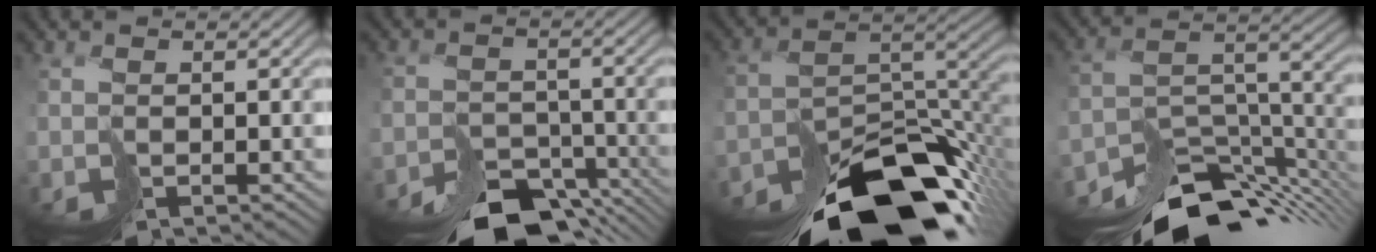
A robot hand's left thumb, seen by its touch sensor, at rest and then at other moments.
{"total": 9.5, "force": [-8.4, 3.5, 2.6], "torque": [-0.020, -0.014, -0.118]}
{"total": 17.9, "force": [-14.2, 6.8, 8.5], "torque": [-0.130, -0.037, -0.196]}
{"total": 12.4, "force": [-10.4, 3.9, 5.7], "torque": [-0.098, -0.014, -0.155]}